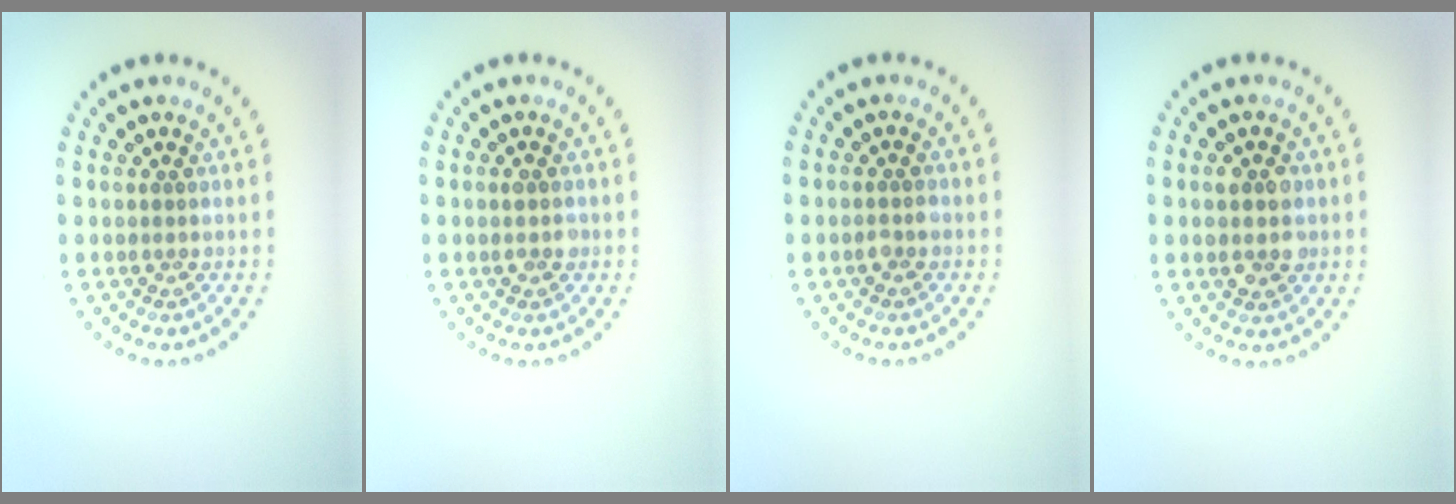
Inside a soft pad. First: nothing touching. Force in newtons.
{"total": 1.1, "press": 1.1, "slide": 0.2}
{"total": 1.0, "press": 0.9, "slide": 0.4}
{"total": 2.8, "press": 2.8, "slide": 0.2}